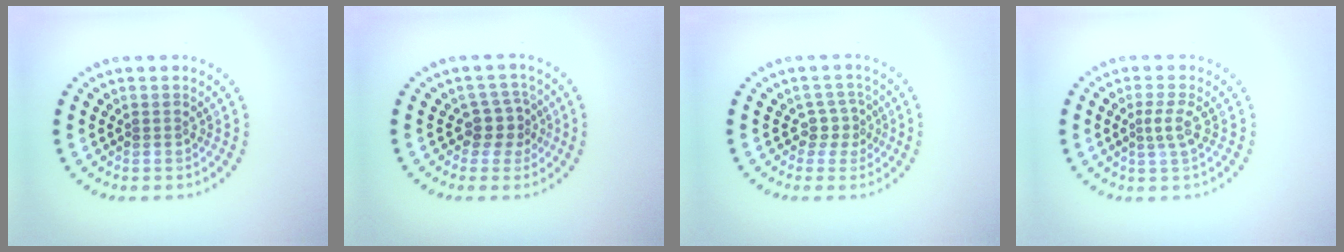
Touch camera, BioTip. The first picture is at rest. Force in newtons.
{"total": 2.5, "press": 2.0, "slide": 1.5}
{"total": 2.0, "press": 1.5, "slide": 1.3}
{"total": 1.6, "press": 1.3, "slide": 1.0}